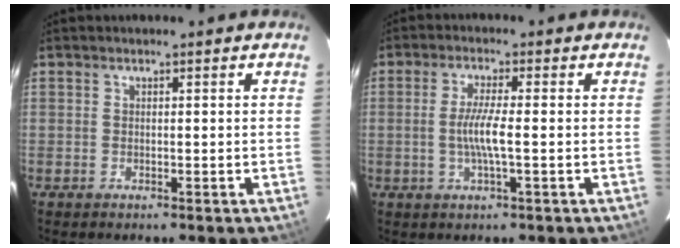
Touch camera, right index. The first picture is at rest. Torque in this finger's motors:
{"motor_torque": [0.81, 0.04, 0.48, 0.08]}